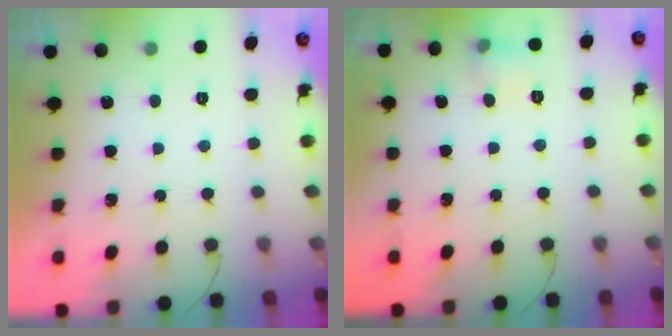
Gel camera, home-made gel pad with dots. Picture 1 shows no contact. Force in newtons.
{"total": 5.7, "press": 5.5, "slide": 1.6}